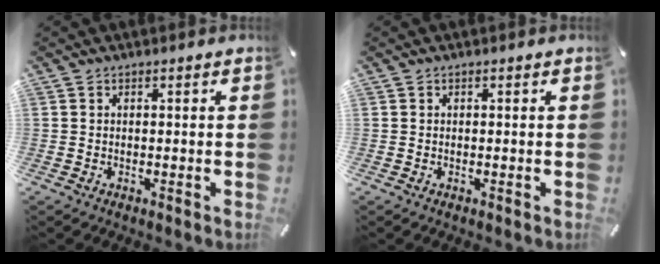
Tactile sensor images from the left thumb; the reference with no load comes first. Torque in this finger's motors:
{"motor_torque": [-0.05, -0.05, -0.03, 0.04, 0.00]}